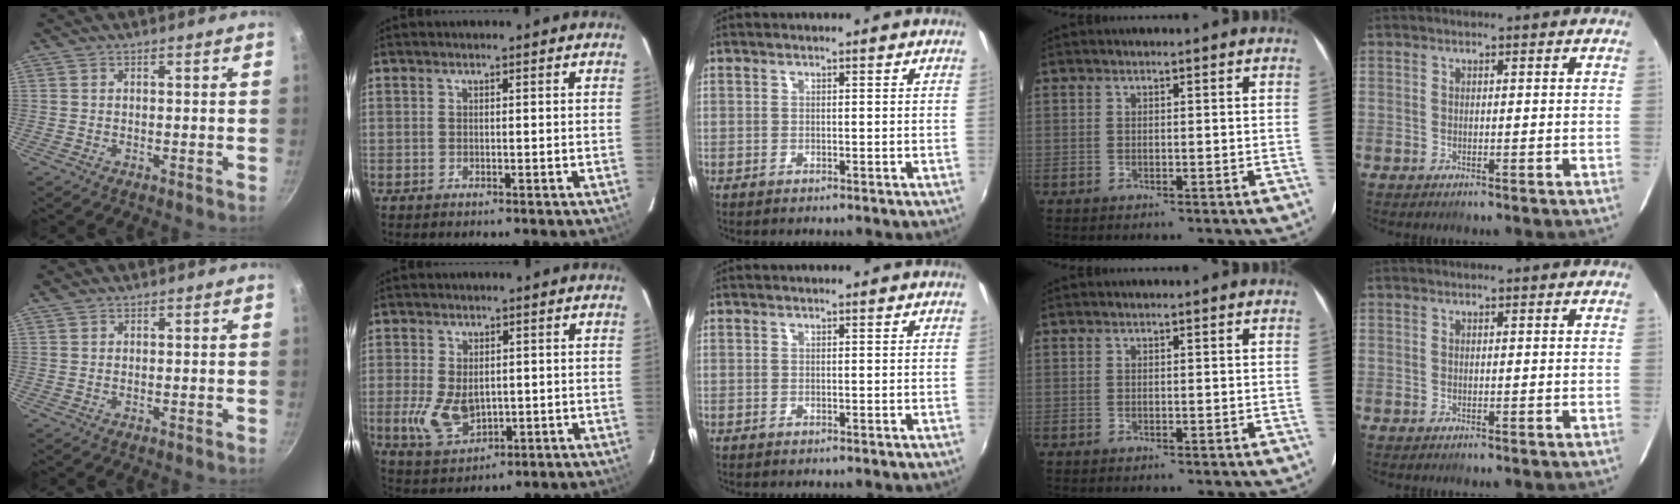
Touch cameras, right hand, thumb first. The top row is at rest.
{"thumb": {"total": 1.2, "force": [0.9, 0.7, 0.5], "torque": [-0.009, 0.002, 0.016]}, "index": {"total": 8.1, "force": [-0.9, 5.1, 6.2], "torque": [-0.138, -0.011, -0.004]}}